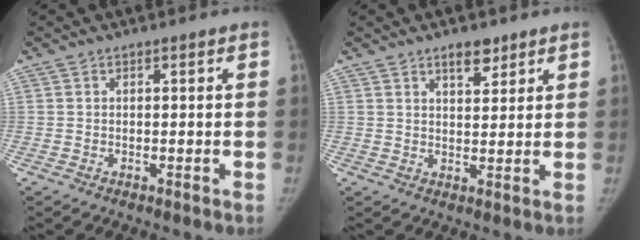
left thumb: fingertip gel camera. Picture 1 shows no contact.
{"total": 4.3, "force": [3.0, 2.0, 2.4], "torque": [-0.018, -0.020, 0.049]}